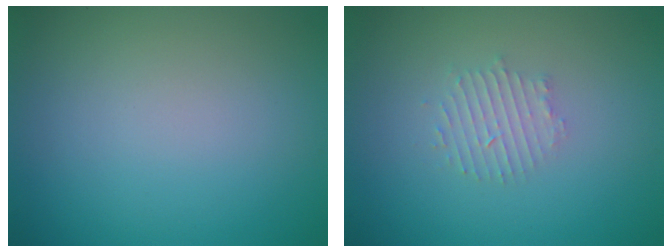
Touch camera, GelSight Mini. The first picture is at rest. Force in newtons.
{"total": 1.8, "press": 1.7, "slide": 0.4}